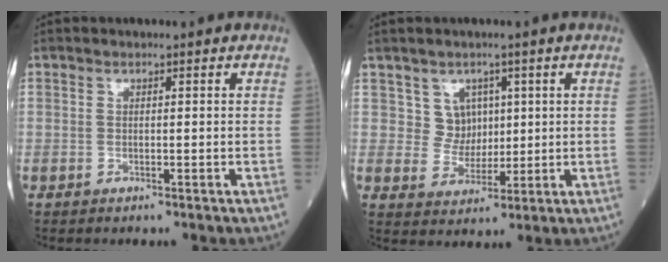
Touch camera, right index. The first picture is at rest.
{"total": 4.3, "force": [1.5, 3.9, 0.6], "torque": [-0.007, 0.006, 0.030]}